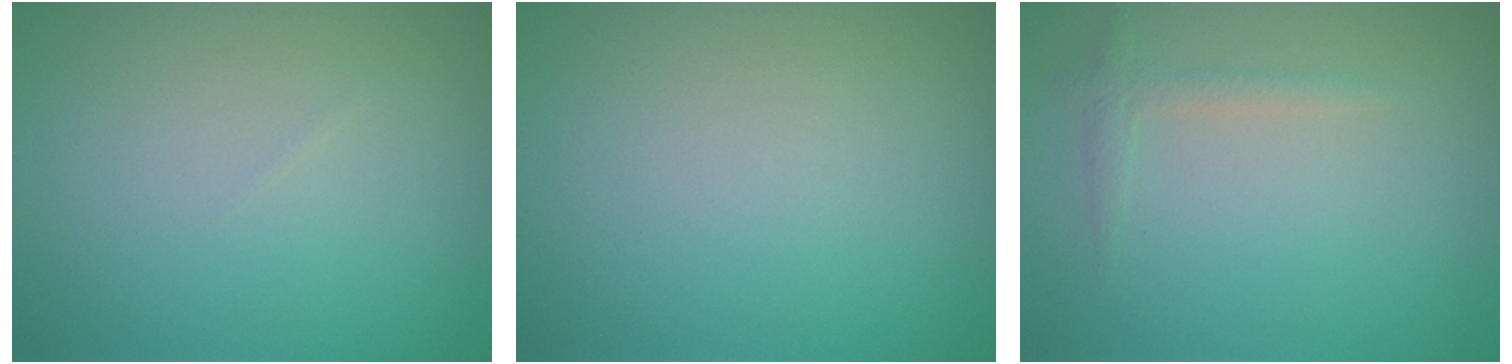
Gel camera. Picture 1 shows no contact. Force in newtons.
{"total": 0.0}
{"total": 1.2, "press": 1.2, "slide": 0.0}